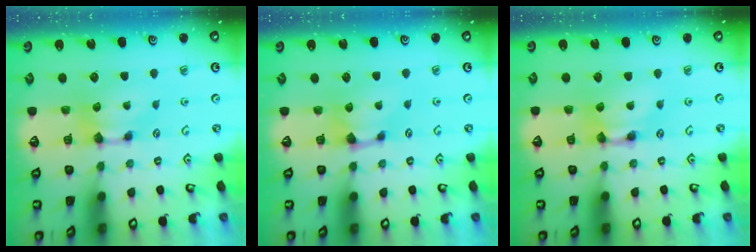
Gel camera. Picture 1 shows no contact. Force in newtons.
{"total": 1.0, "press": 0.3, "slide": 0.9}
{"total": 2.1, "press": 2.1, "slide": 0.1}